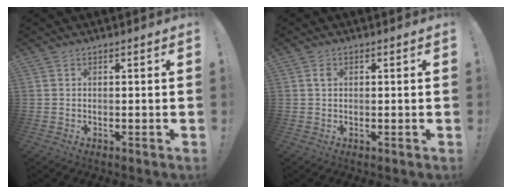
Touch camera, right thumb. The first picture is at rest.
{"total": 1.4, "force": [0.5, 1.1, 0.7], "torque": [-0.006, 0.000, 0.007]}